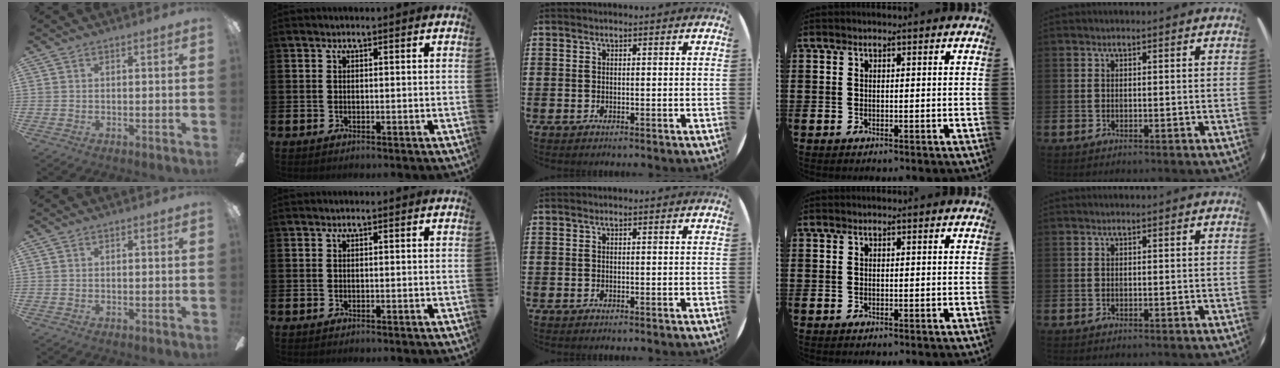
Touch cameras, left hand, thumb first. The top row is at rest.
{}